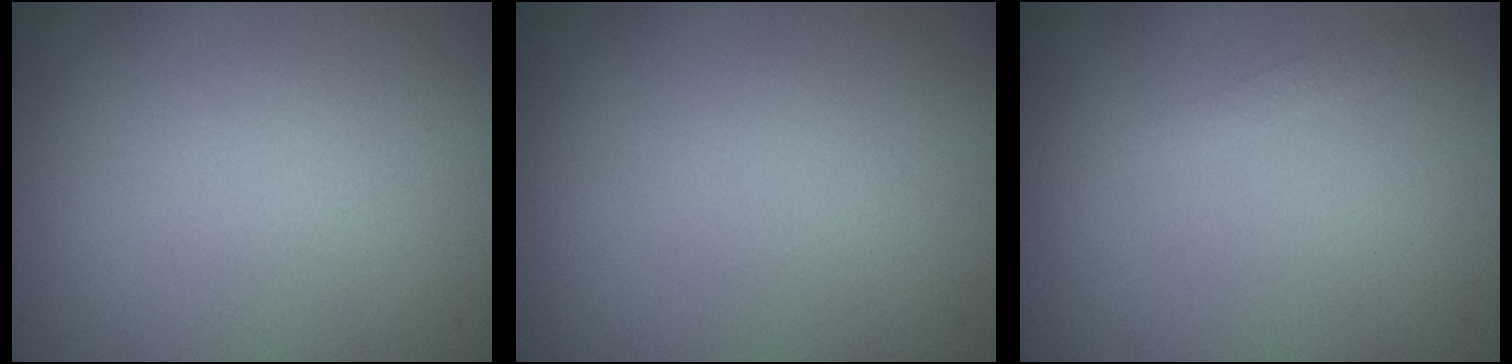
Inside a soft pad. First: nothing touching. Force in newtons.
{"total": 0.0}
{"total": 0.9, "press": 0.9, "slide": 0.0}